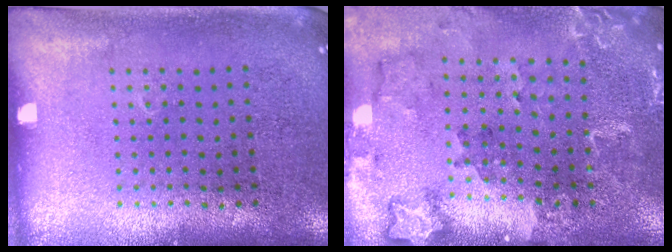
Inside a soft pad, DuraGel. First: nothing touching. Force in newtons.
{"total": 1.8, "press": 1.7, "slide": 0.2}